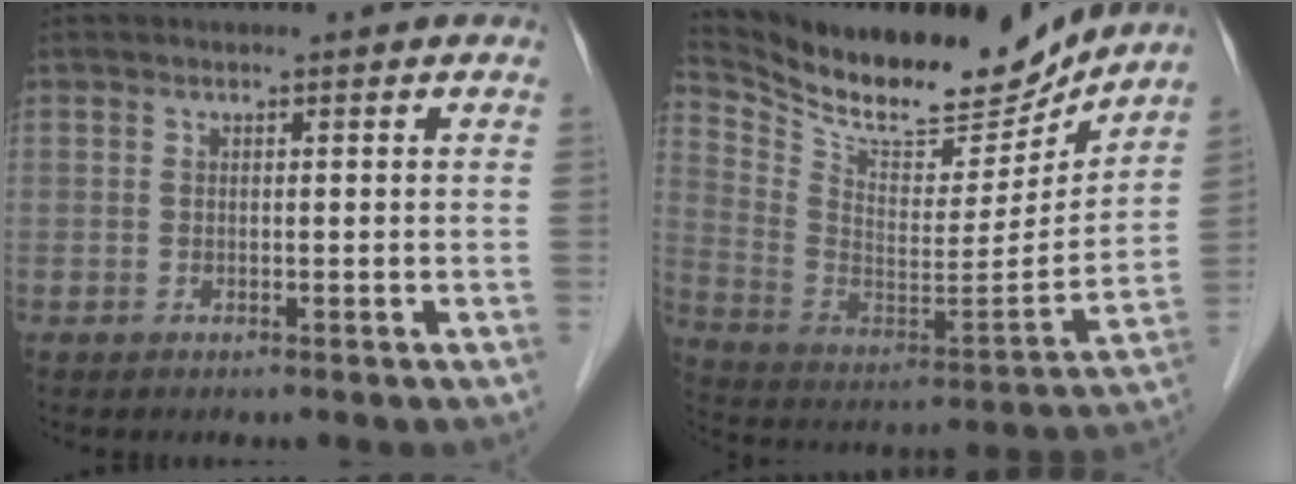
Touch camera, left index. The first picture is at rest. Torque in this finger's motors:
{"motor_torque": [0.13, -0.35, 0.24, 0.04]}